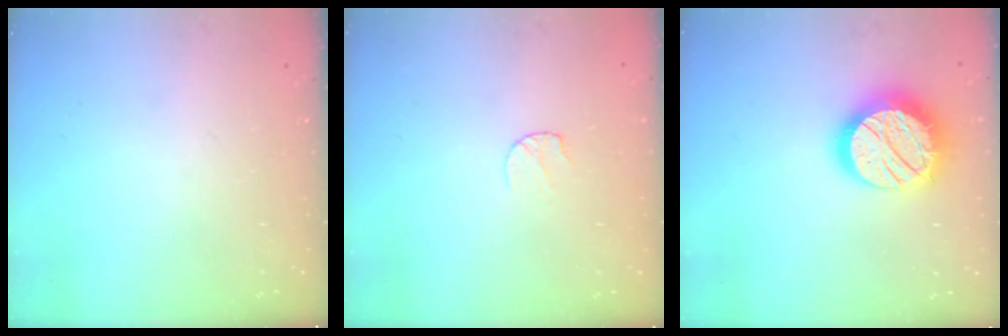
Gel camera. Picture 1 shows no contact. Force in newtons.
{"total": 5.6, "press": 5.6, "slide": 0.5}
{"total": 19.7, "press": 19.6, "slide": 0.9}